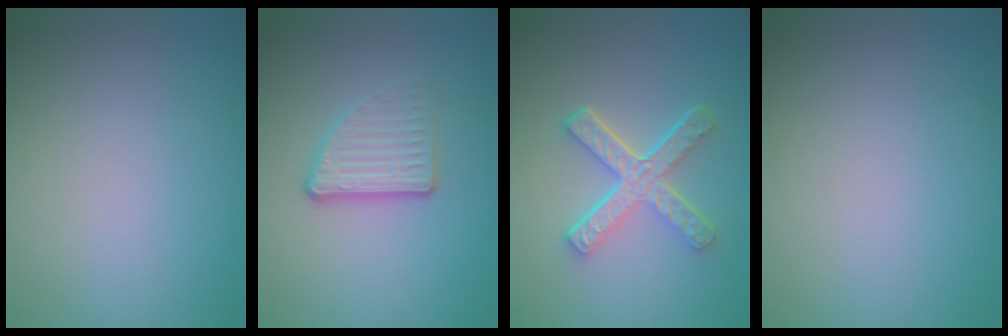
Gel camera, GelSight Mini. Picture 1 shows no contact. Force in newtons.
{"total": 3.4, "press": 2.2, "slide": 2.6}
{"total": 5.3, "press": 3.7, "slide": 3.9}
{"total": 0.0}